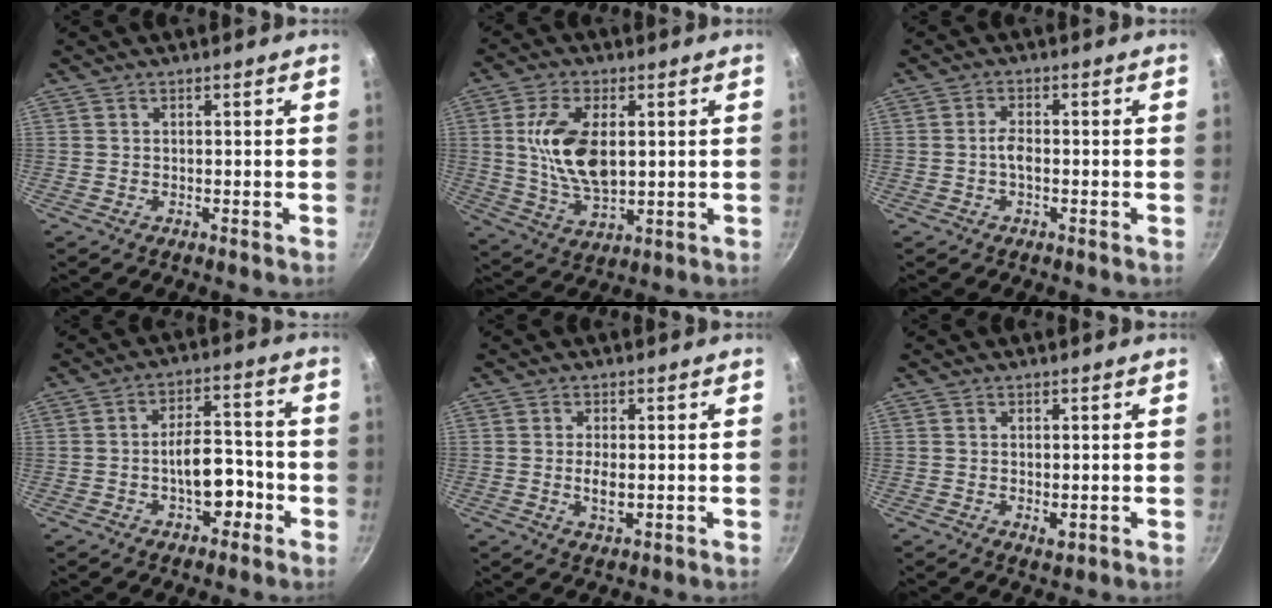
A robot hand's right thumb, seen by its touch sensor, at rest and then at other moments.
{"total": 12.9, "force": [2.0, 6.8, 10.8], "torque": [-0.193, -0.009, 0.043]}
{"total": 2.6, "force": [-0.5, 1.2, 2.2], "torque": [-0.041, 0.011, -0.012]}
{"total": 9.2, "force": [-3.1, 5.0, 7.0], "torque": [-0.073, 0.038, -0.047]}
{"total": 3.5, "force": [-0.2, 1.5, 3.2], "torque": [-0.063, -0.004, -0.001]}
{"total": 1.8, "force": [-0.1, 0.9, 1.5], "torque": [-0.025, -0.005, 0.000]}